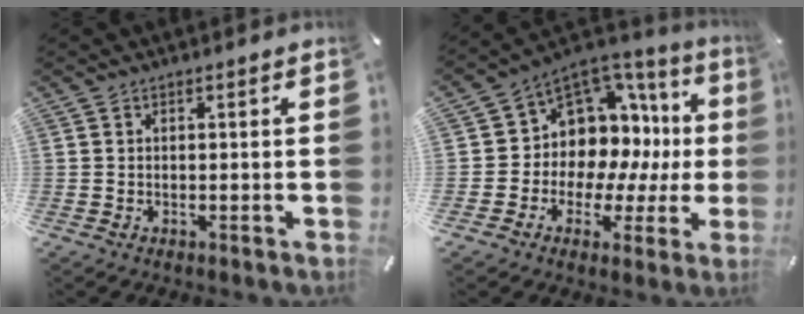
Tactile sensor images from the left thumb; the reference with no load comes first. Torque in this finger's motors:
{"motor_torque": [1.80, 3.20, 0.32, 0.09, 0.09]}